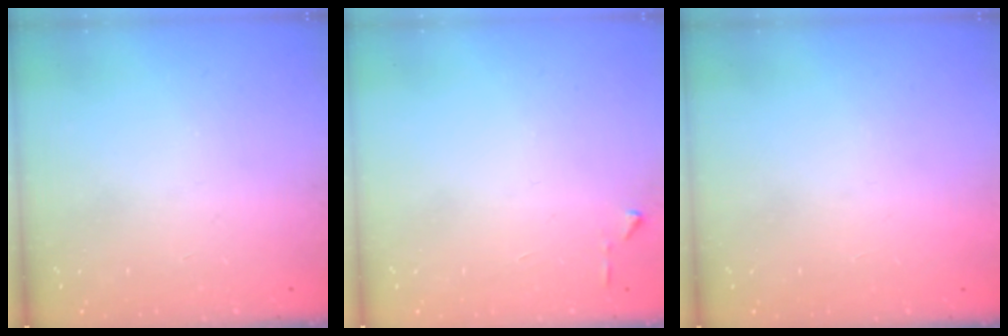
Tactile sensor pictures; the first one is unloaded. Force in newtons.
{"total": 3.9, "press": 3.9, "slide": 0.5}
{"total": 1.5, "press": 1.5, "slide": 0.1}